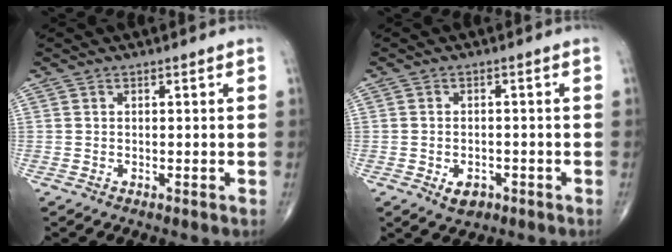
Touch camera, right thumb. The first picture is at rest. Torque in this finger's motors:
{"motor_torque": [-0.37, 0.01, -0.11, 0.13, -0.02]}